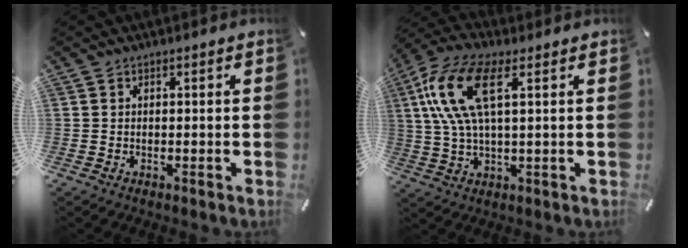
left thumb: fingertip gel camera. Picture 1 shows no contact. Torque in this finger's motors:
{"motor_torque": [2.13, 2.71, 1.44, -1.32, 0.56]}